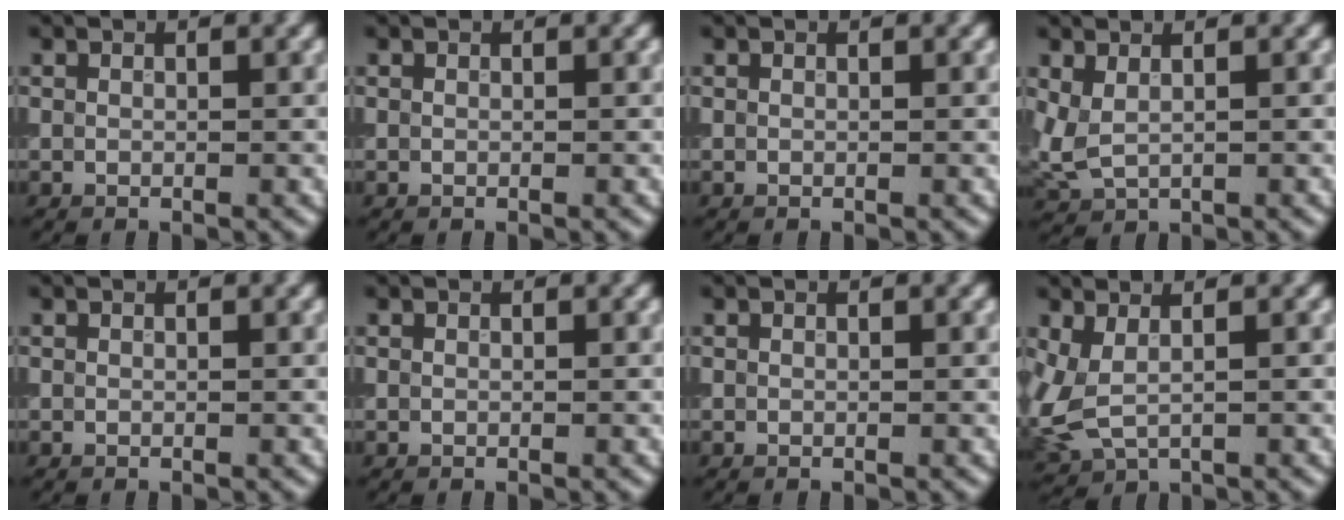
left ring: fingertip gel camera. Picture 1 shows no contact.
{"total": 0.0}
{"total": 0.0}
{"total": 2.1, "force": [0.8, 1.1, 1.5], "torque": [-0.042, -0.003, 0.023]}
{"total": 0.0}
{"total": 0.0}
{"total": 0.0}
{"total": 3.8, "force": [0.6, 2.1, 3.1], "torque": [-0.093, -0.004, 0.013]}